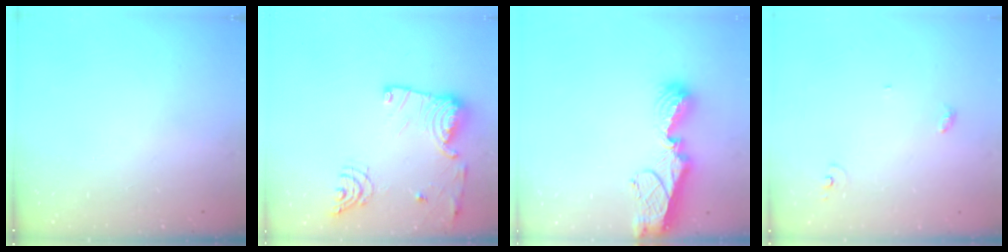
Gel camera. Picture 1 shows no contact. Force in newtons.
{"total": 15.8, "press": 15.7, "slide": 0.9}
{"total": 11.7, "press": 11.6, "slide": 1.1}
{"total": 3.6, "press": 3.6, "slide": 0.2}